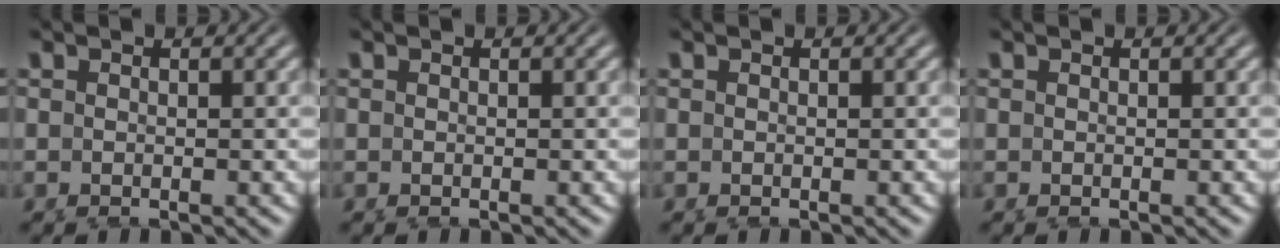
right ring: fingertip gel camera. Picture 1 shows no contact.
{"total": 1.5, "force": [-0.4, -1.4, -0.5], "torque": [0.019, -0.014, 0.006]}
{"total": 0.0}
{"total": 0.0}